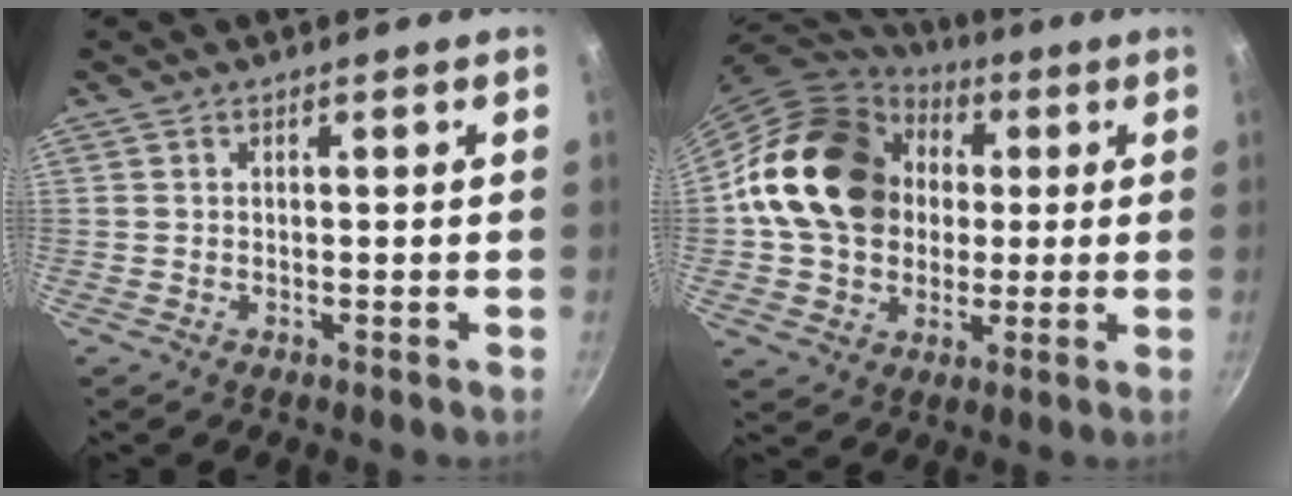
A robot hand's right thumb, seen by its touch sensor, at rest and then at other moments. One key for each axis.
{"total": 20.5, "fx": 2.9, "fy": 16.5, "fz": 11.9, "tx": -0.178, "ty": 0.027, "tz": 0.046}